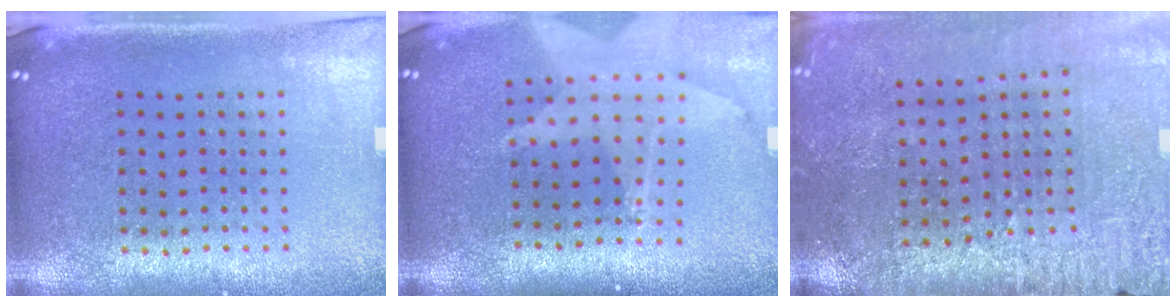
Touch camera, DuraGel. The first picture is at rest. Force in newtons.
{"total": 1.7, "press": 1.5, "slide": 0.9}
{"total": 3.2, "press": 3.2, "slide": 0.5}